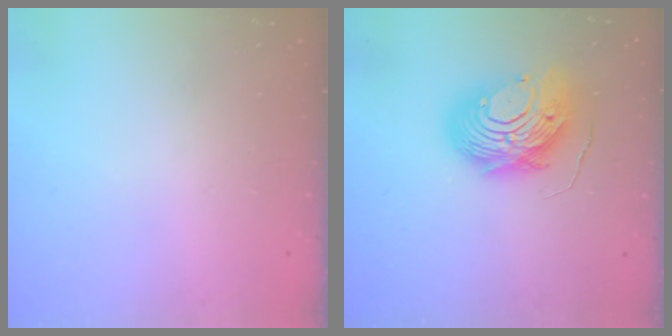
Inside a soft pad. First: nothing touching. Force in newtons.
{"total": 12.9, "press": 12.8, "slide": 1.1}